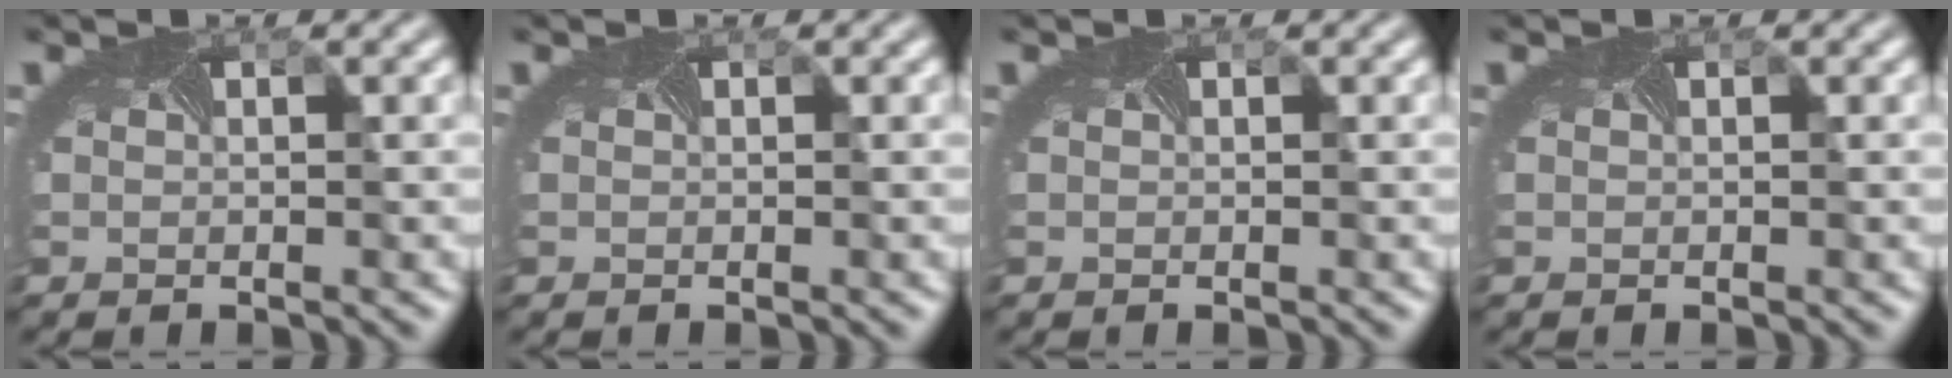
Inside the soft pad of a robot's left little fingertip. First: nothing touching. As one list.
[{"total": 0.0}, {"total": 0.0}, {"total": 0.0}]